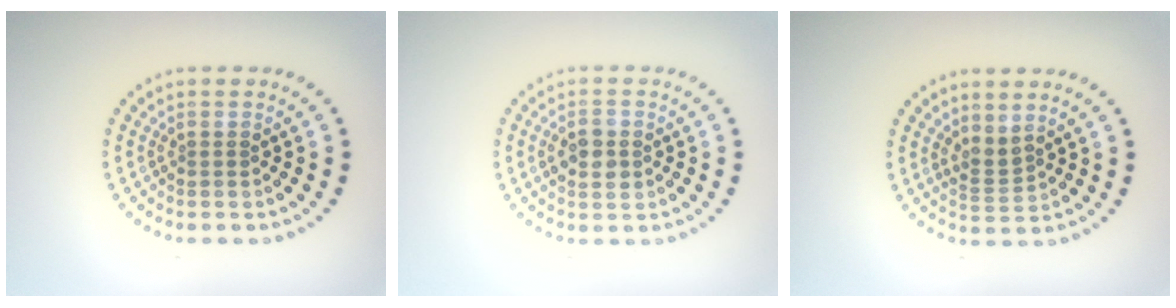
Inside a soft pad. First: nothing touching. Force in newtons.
{"total": 2.7, "press": 2.7, "slide": 0.1}
{"total": 1.8, "press": 1.3, "slide": 1.1}